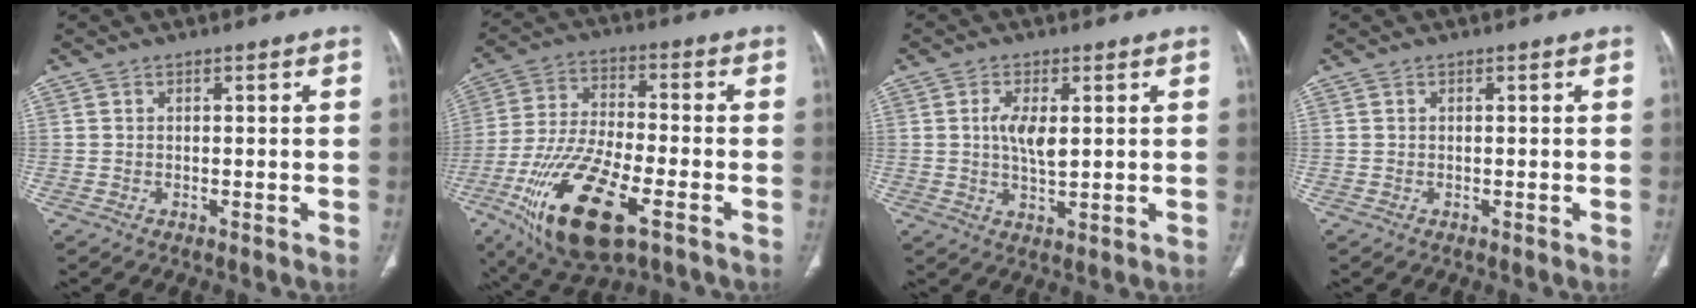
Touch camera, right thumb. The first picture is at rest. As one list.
[{"total": 20.3, "force": [-9.0, 7.6, 16.5], "torque": [-0.331, 0.006, -0.155]}, {"total": 5.6, "force": [1.1, 2.3, 5.0], "torque": [-0.095, -0.012, 0.019]}, {"total": 0.0}]